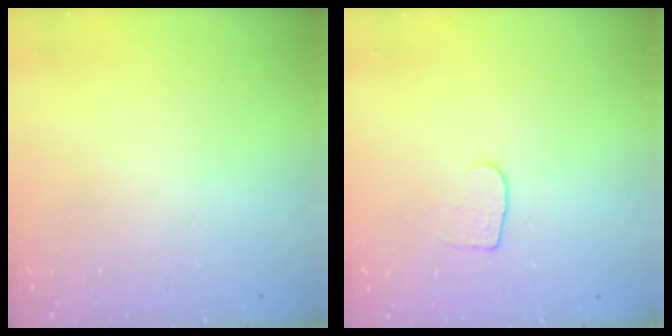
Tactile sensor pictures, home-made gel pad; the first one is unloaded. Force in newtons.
{"total": 4.3, "press": 4.3, "slide": 0.5}